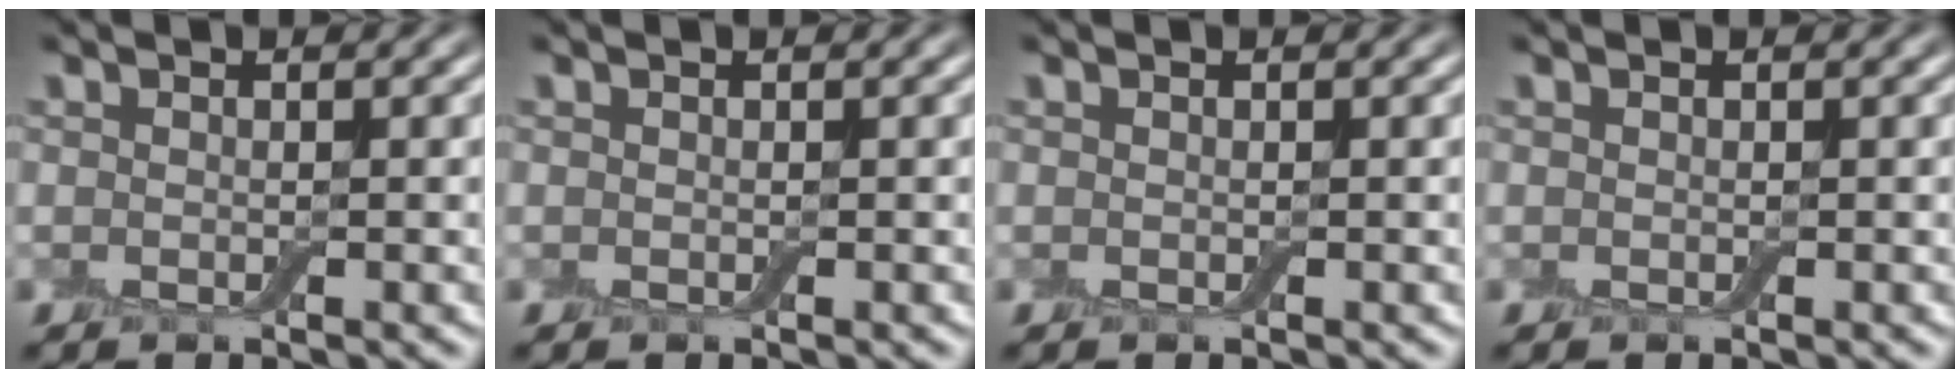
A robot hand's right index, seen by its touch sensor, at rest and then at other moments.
{"total": 0.0}
{"total": 0.0}
{"total": 0.0}